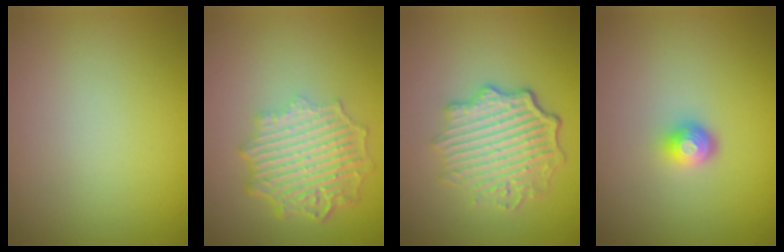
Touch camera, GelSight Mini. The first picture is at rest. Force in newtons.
{"total": 6.2, "press": 4.7, "slide": 4.1}
{"total": 6.0, "press": 4.5, "slide": 4.0}
{"total": 2.0, "press": 1.5, "slide": 1.4}